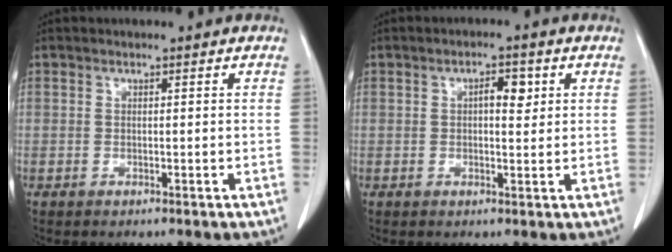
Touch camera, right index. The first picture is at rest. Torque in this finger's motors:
{"motor_torque": [0.06, 0.04, 0.14, 0.03]}